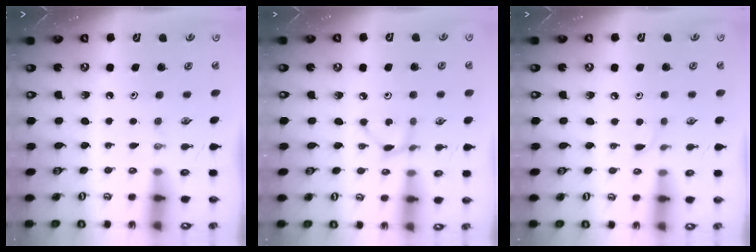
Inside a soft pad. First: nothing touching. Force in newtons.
{"total": 3.7, "press": 3.7, "slide": 0.1}
{"total": 2.4, "press": 2.4, "slide": 0.4}